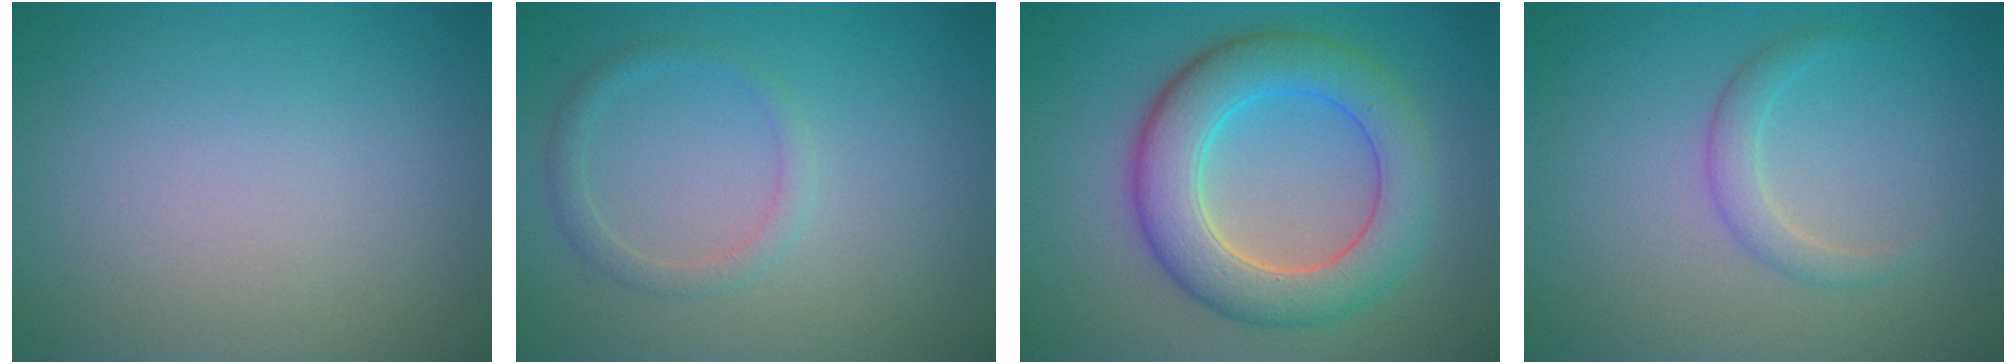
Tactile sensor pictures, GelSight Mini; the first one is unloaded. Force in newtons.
{"total": 1.5, "press": 1.5, "slide": 0.1}
{"total": 7.5, "press": 7.5, "slide": 0.6}
{"total": 1.7, "press": 1.7, "slide": 0.0}